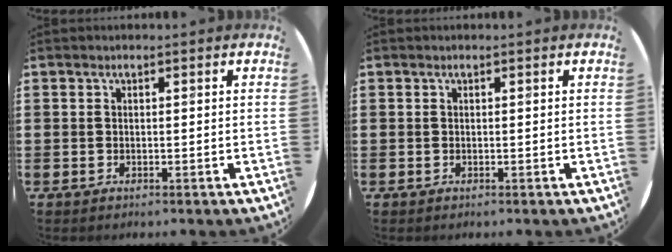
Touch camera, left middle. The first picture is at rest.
{"total": 0.0}